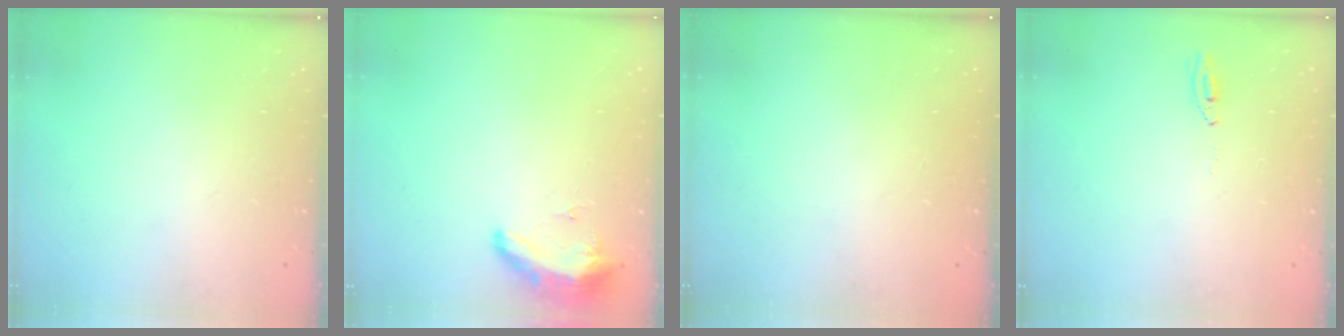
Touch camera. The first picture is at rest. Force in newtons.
{"total": 11.0, "press": 9.7, "slide": 5.3}
{"total": 0.0}
{"total": 3.0, "press": 2.8, "slide": 1.2}